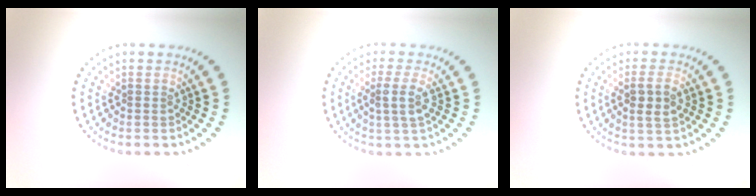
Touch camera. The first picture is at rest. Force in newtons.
{"total": 2.2, "press": 2.0, "slide": 1.0}
{"total": 2.2, "press": 2.1, "slide": 0.7}